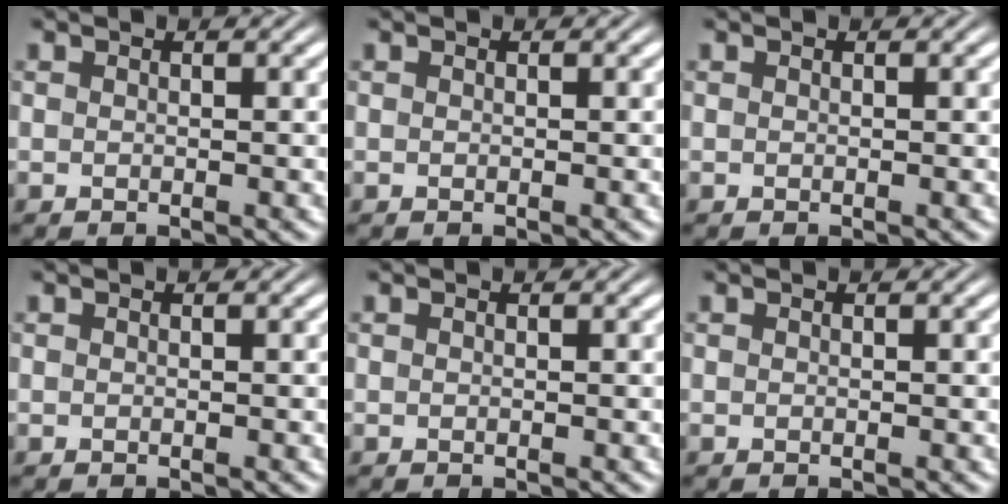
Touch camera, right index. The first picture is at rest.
{"total": 0.0}
{"total": 0.0}
{"total": 0.0}
{"total": 0.0}
{"total": 0.0}